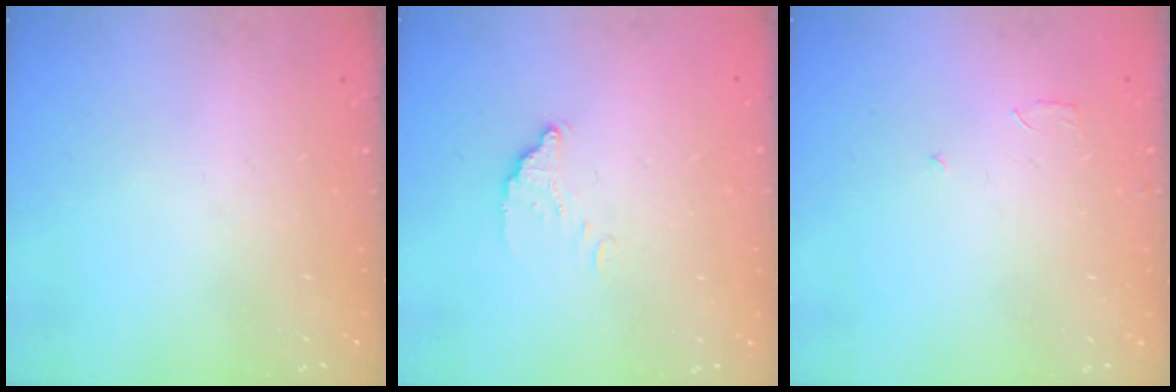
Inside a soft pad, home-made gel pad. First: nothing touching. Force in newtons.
{"total": 4.0, "press": 4.0, "slide": 0.0}
{"total": 2.6, "press": 2.6, "slide": 0.2}